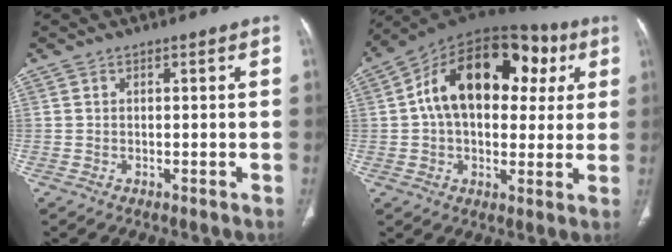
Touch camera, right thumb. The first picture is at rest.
{"total": 23.4, "force": [5.5, 14.5, 17.6], "torque": [-0.244, 0.036, 0.076]}